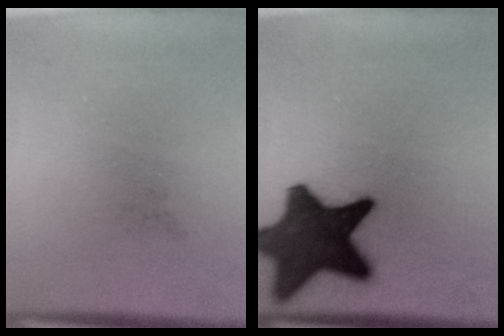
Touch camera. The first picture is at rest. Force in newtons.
{"total": 15.6}